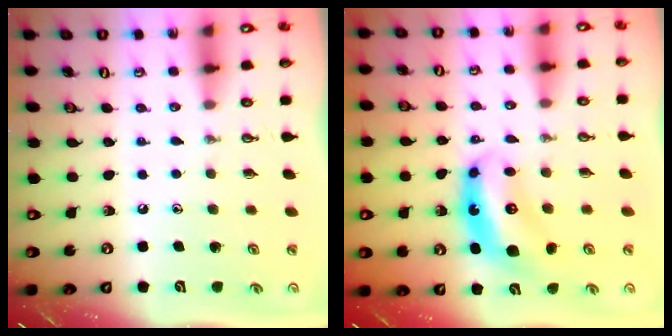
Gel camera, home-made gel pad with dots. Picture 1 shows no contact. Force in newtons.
{"total": 7.9, "press": 7.9, "slide": 0.5}